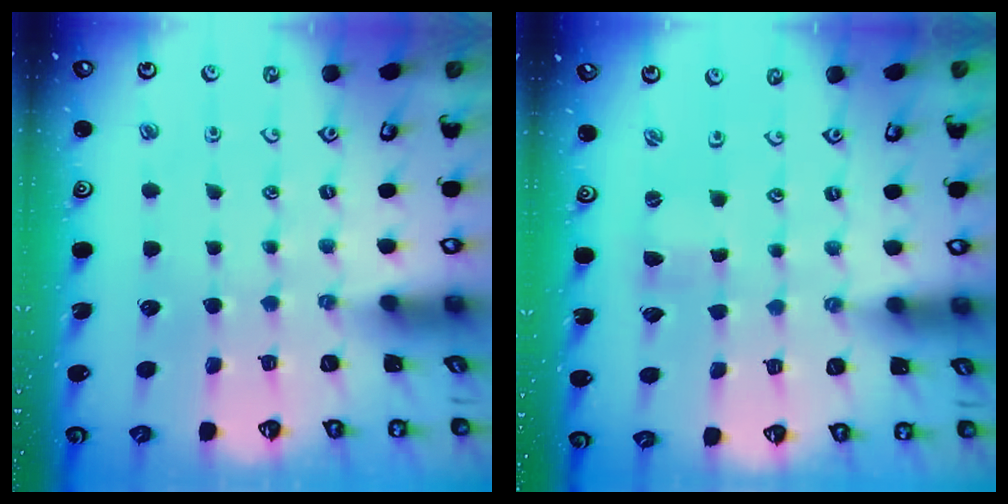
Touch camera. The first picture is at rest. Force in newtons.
{"total": 0.7, "press": 0.7, "slide": 0.2}